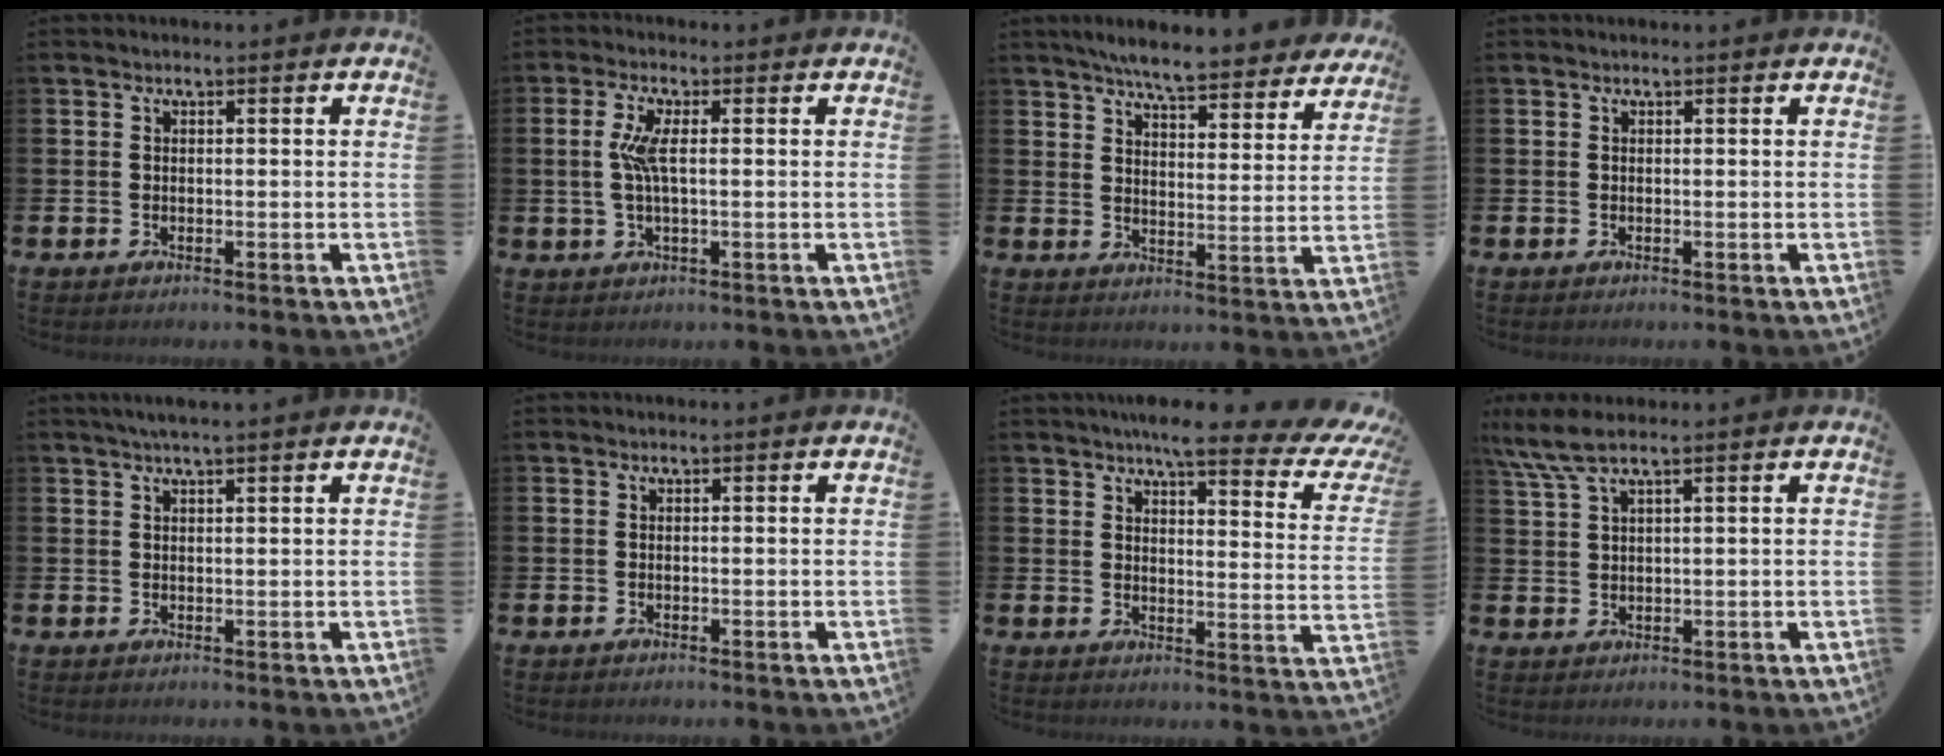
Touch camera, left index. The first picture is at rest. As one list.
[{"total": 3.7, "force": [0.5, 1.1, 3.5], "torque": [-0.081, 0.005, 0.006]}, {"total": 6.9, "force": [6.6, 0.3, 2.1], "torque": [-0.048, -0.043, 0.113]}, {"total": 0.0}, {"total": 2.0, "force": [1.7, 0.0, 1.1], "torque": [-0.017, 0.000, 0.031]}, {"total": 0.0}, {"total": 6.8, "force": [5.7, 1.1, 3.4], "torque": [-0.057, -0.046, 0.090]}, {"total": 5.2, "force": [3.7, 0.9, 3.7], "torque": [-0.083, 0.002, 0.068]}]